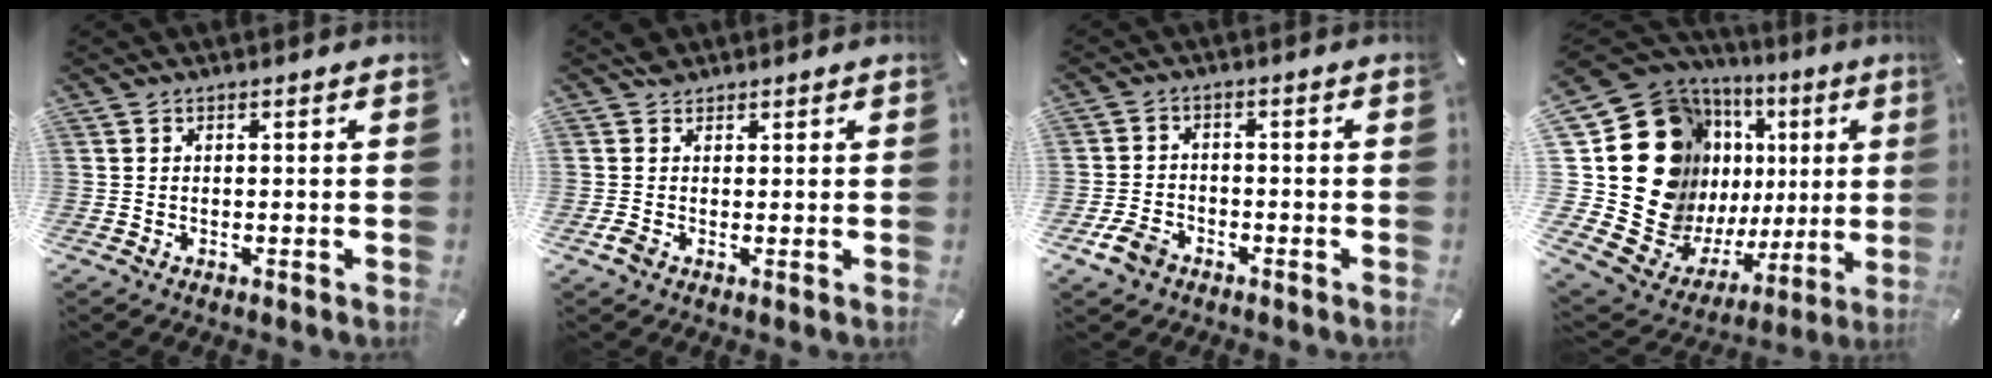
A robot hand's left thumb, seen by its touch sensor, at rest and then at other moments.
{"total": 3.3, "force": [1.1, 3.0, 0.8], "torque": [-0.009, 0.002, 0.023]}
{"total": 5.2, "force": [-2.9, 3.8, 2.0], "torque": [-0.048, 0.015, -0.055]}
{"total": 27.4, "force": [5.9, 20.4, 17.3], "torque": [-0.281, -0.072, 0.151]}